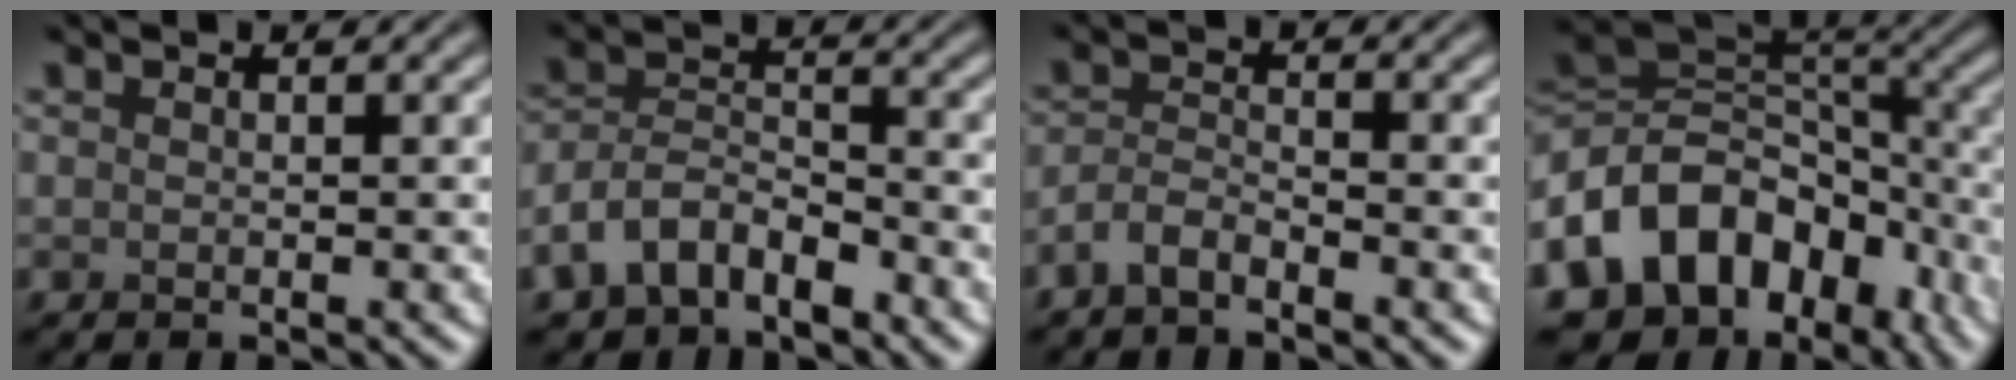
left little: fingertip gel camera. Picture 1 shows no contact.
{"total": 5.5, "force": [-3.6, 3.0, 2.8], "torque": [-0.052, 0.002, -0.078]}
{"total": 2.2, "force": [-1.7, 0.6, 1.2], "torque": [-0.028, 0.005, -0.042]}
{"total": 13.3, "force": [-5.9, 9.5, 7.2], "torque": [-0.142, 0.004, -0.107]}